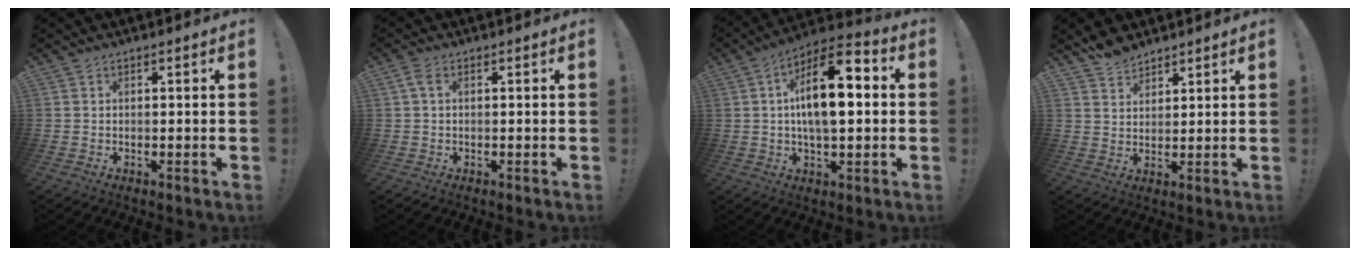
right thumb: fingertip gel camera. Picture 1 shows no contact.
{"total": 2.1, "force": [0.4, 1.1, 1.8], "torque": [-0.030, 0.002, 0.007]}
{"total": 15.8, "force": [2.0, 6.9, 14.1], "torque": [-0.219, 0.000, 0.025]}
{"total": 5.6, "force": [4.9, 2.5, 1.2], "torque": [-0.027, -0.022, 0.094]}